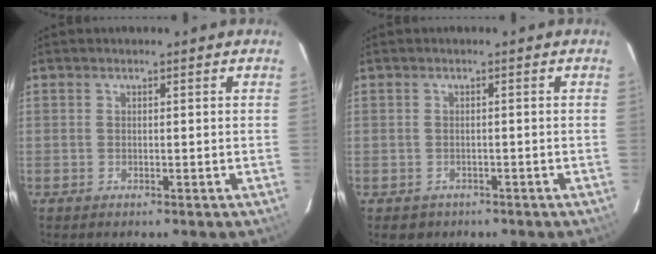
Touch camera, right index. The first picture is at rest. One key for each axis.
{"total": 2.6, "fx": -1.4, "fy": 2.1, "fz": 0.6, "tx": -0.016, "ty": 0.000, "tz": -0.015}